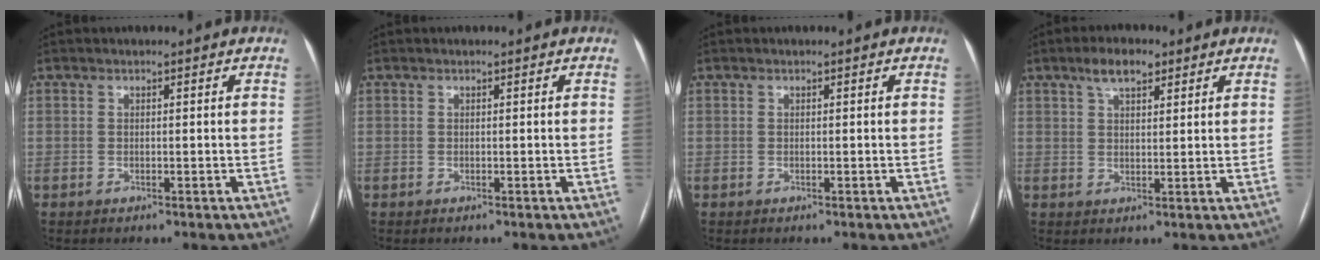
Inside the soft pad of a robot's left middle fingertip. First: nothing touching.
{"total": 0.0}
{"total": 0.0}
{"total": 5.1, "force": [3.3, 2.3, 3.2], "torque": [-0.062, 0.013, 0.058]}